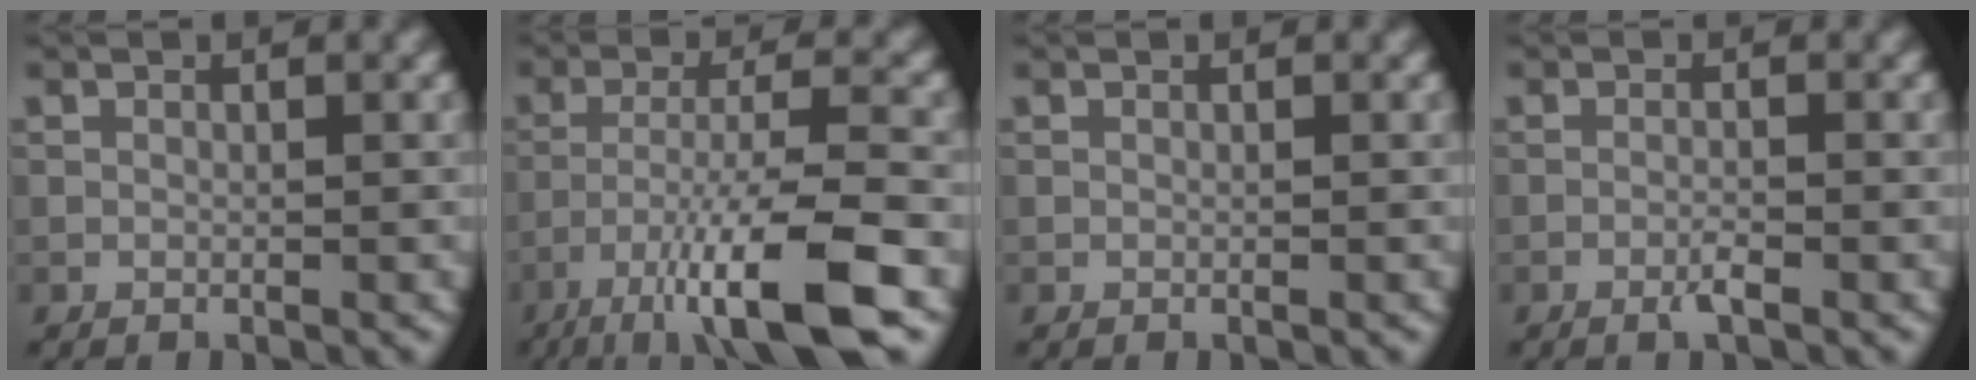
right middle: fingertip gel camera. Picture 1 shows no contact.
{"total": 10.0, "force": [-5.6, 1.9, 8.0], "torque": [-0.135, 0.001, -0.099]}
{"total": 0.0}
{"total": 1.3, "force": [-0.8, 0.1, 1.0], "torque": [-0.019, 0.001, -0.018]}